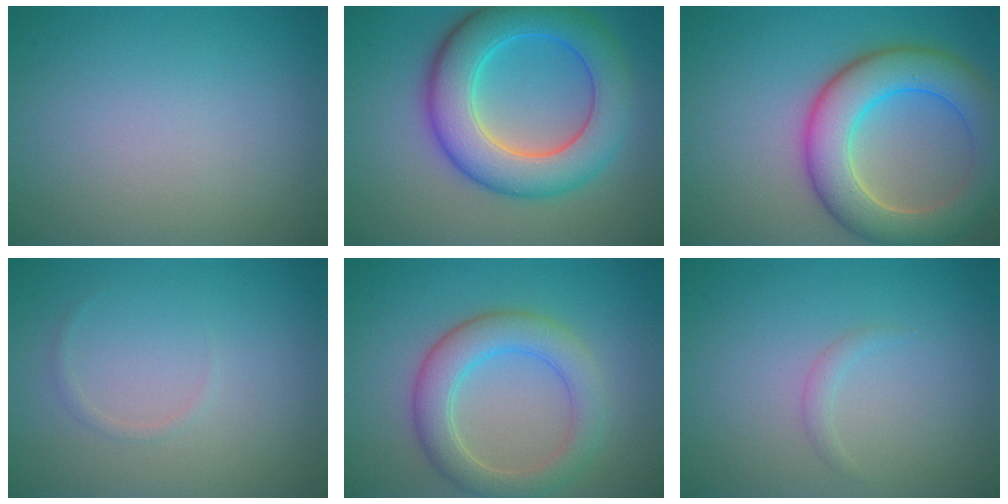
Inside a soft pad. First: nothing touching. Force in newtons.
{"total": 8.9, "press": 8.9, "slide": 0.2}
{"total": 8.3, "press": 8.3, "slide": 0.5}
{"total": 0.6, "press": 0.6, "slide": 0.1}
{"total": 5.0, "press": 4.9, "slide": 0.4}
{"total": 0.9, "press": 0.9, "slide": 0.0}